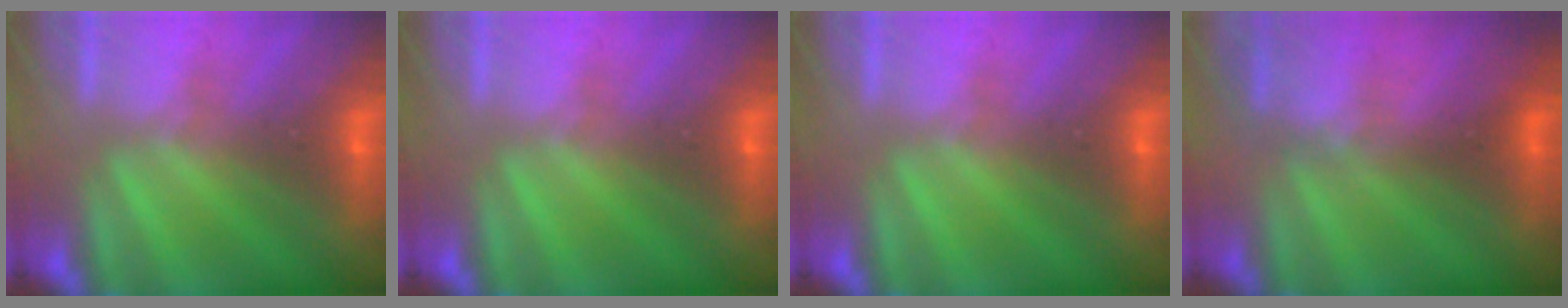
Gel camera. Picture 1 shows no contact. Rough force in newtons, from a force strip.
{"total": 0.0}
{"total": 0.0}
{"total": 2.7}